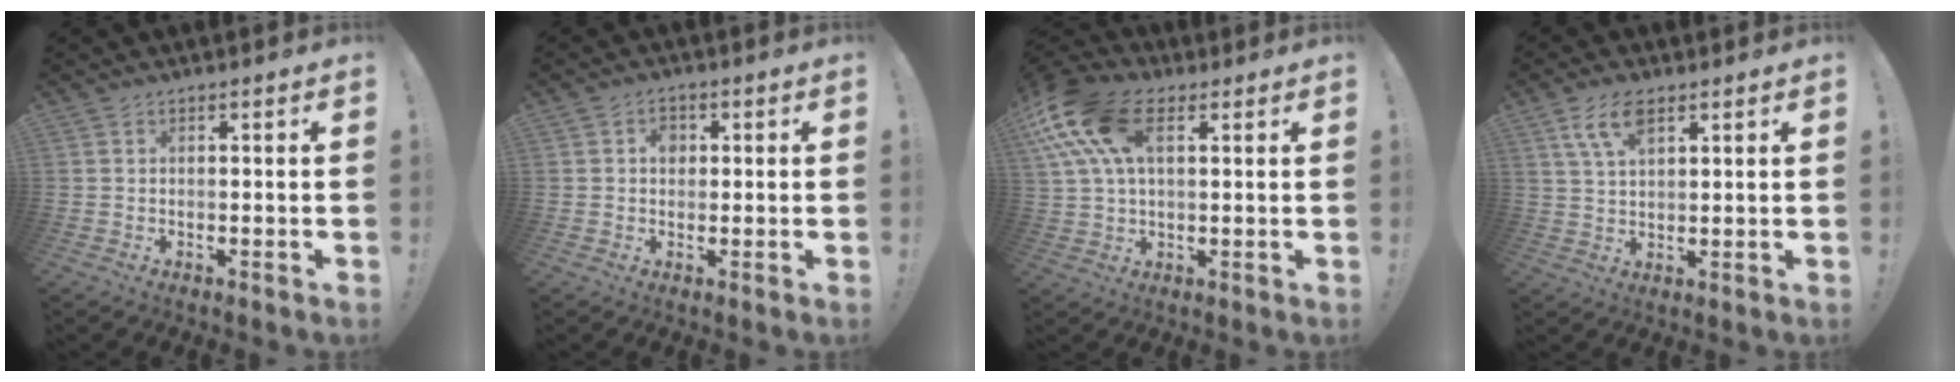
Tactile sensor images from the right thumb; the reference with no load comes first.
{"total": 3.2, "force": [0.6, 2.6, 1.8], "torque": [-0.015, -0.003, 0.006]}
{"total": 16.9, "force": [6.2, 10.0, 12.2], "torque": [-0.242, -0.008, 0.113]}
{"total": 7.9, "force": [4.2, 3.7, 5.6], "torque": [-0.098, -0.006, 0.078]}